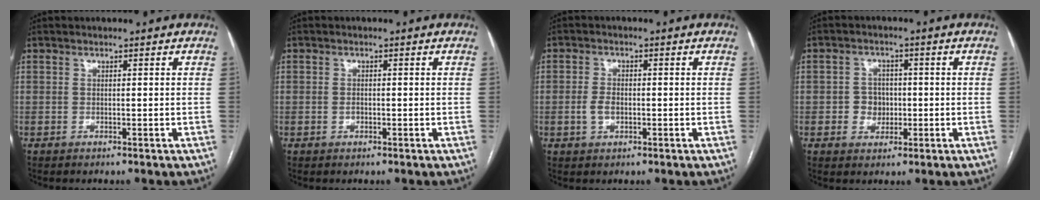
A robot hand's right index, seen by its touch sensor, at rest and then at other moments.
{"total": 1.0, "force": [-0.4, 0.7, 0.7], "torque": [-0.015, 0.001, -0.005]}
{"total": 3.0, "force": [-0.7, 1.8, 2.3], "torque": [-0.051, 0.004, -0.013]}
{"total": 3.9, "force": [-0.6, 3.5, 1.7], "torque": [-0.023, 0.011, -0.005]}